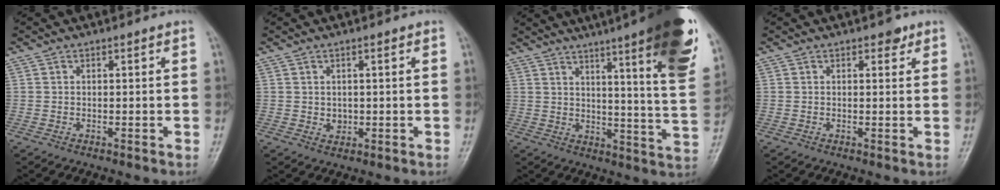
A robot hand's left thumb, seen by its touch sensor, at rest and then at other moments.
{"total": 1.9, "force": [0.2, 1.6, 1.0], "torque": [-0.006, -0.002, 0.008]}
{"total": 25.4, "force": [14.8, 2.9, 20.4], "torque": [-0.242, -0.059, 0.190]}
{"total": 1.9, "force": [1.2, 1.1, 1.0], "torque": [-0.001, -0.003, 0.011]}